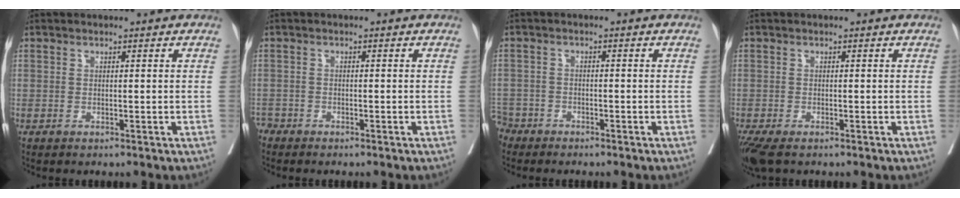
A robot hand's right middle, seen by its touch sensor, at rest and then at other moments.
{"total": 1.7, "force": [-1.6, 0.6, -0.2], "torque": [0.005, 0.000, -0.032]}
{"total": 3.8, "force": [-3.3, 1.7, -0.5], "torque": [0.008, 0.001, -0.070]}
{"total": 5.6, "force": [-4.0, 2.0, 3.3], "torque": [-0.070, -0.018, -0.070]}